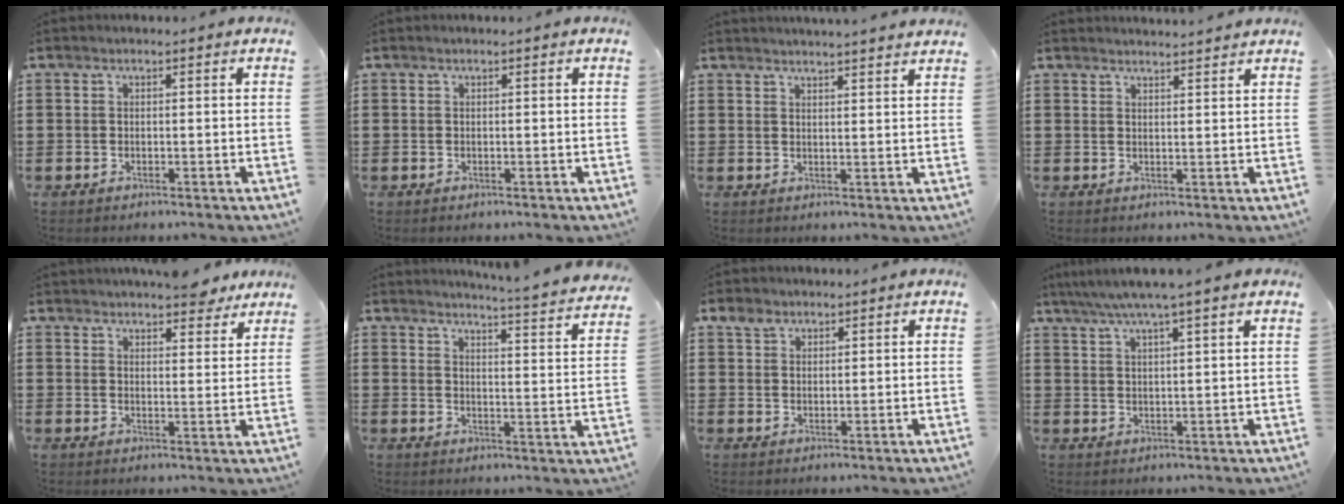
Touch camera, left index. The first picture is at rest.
{"total": 0.0}
{"total": 2.3, "force": [2.3, -0.4, 0.0], "torque": [-0.006, -0.008, 0.043]}
{"total": 2.0, "force": [2.0, -0.1, 0.0], "torque": [-0.006, -0.006, 0.039]}
{"total": 5.0, "force": [4.8, 0.9, 0.9], "torque": [-0.015, -0.017, 0.089]}
{"total": 4.2, "force": [4.0, -0.9, 0.9], "torque": [-0.029, -0.040, 0.062]}
{"total": 2.7, "force": [1.8, 1.8, 0.8], "torque": [-0.023, 0.007, 0.035]}
{"total": 4.1, "force": [3.1, -0.5, 2.6], "torque": [-0.058, -0.009, 0.052]}